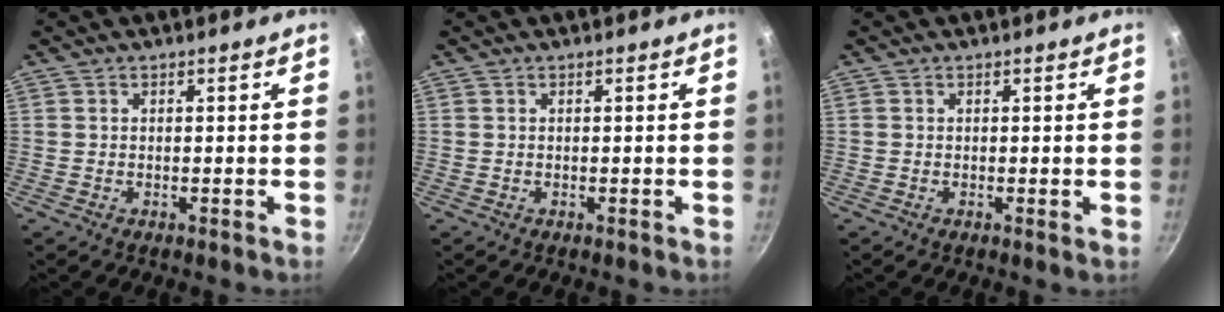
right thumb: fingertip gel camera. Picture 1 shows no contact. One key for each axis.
{"total": 0.0}
{"total": 0.0}